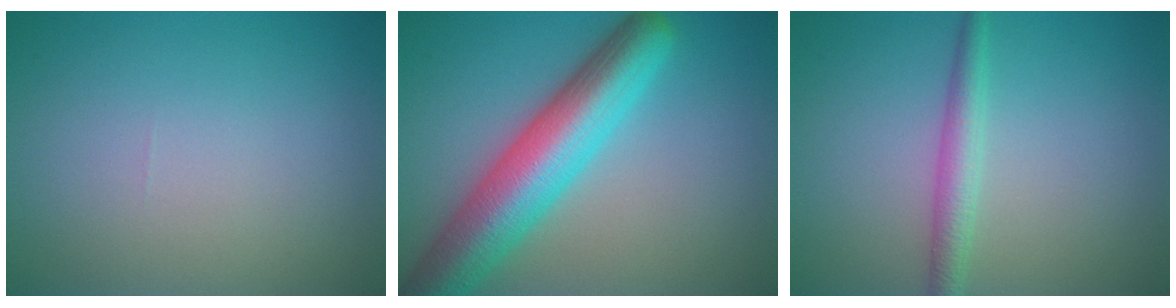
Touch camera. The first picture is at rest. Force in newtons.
{"total": 9.3, "press": 9.3, "slide": 0.4}
{"total": 2.4, "press": 2.4, "slide": 0.0}